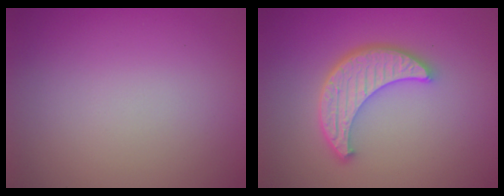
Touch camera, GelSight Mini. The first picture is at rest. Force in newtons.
{"total": 5.6, "press": 4.3, "slide": 3.7}